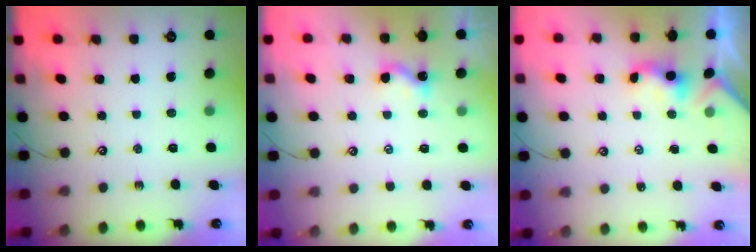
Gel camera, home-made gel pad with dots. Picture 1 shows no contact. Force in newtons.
{"total": 0.5, "press": 0.3, "slide": 0.4}
{"total": 0.5, "press": 0.4, "slide": 0.3}